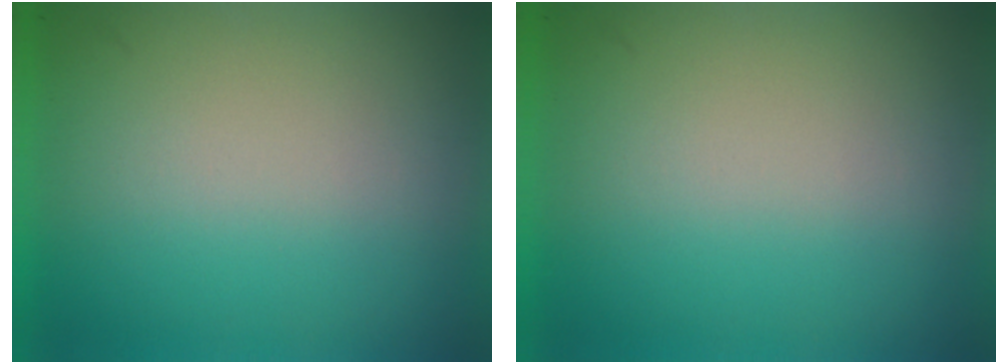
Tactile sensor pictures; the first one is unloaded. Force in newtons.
{"total": 0.0}